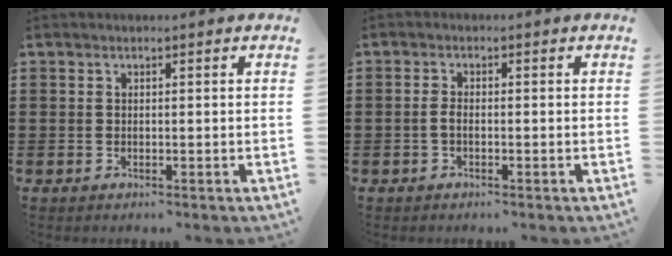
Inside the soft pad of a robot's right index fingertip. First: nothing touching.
{"total": 1.5, "force": [-0.5, 0.4, 1.3], "torque": [-0.035, -0.006, -0.011]}